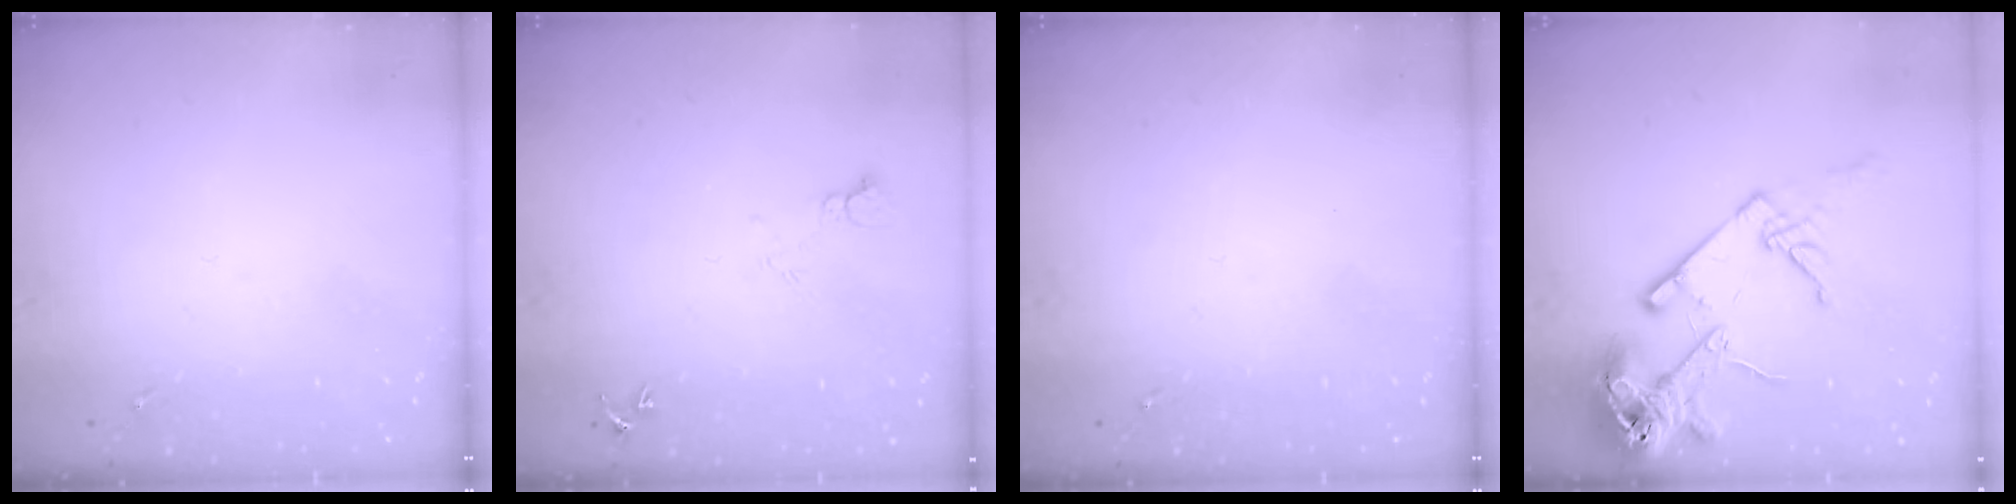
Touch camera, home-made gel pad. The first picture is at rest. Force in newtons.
{"total": 4.2, "press": 4.1, "slide": 0.5}
{"total": 0.0}
{"total": 18.6, "press": 18.4, "slide": 2.2}